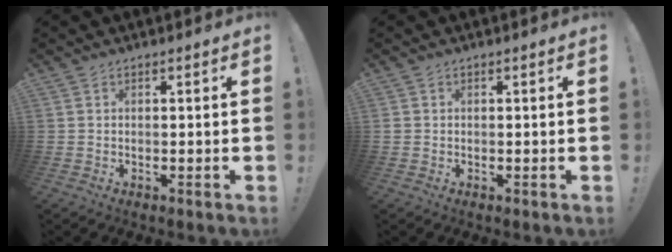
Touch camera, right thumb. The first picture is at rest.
{"total": 0.6, "force": [0.0, 0.6, 0.1], "torque": [-0.007, 0.004, 0.001]}